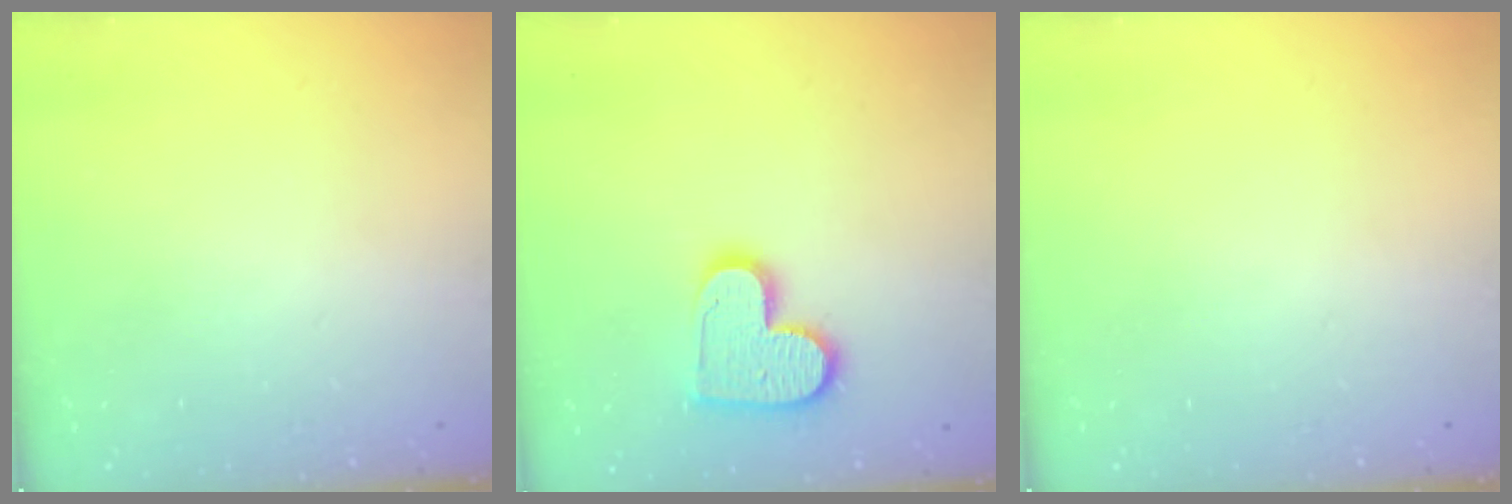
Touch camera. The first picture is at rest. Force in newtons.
{"total": 12.3, "press": 12.2, "slide": 0.6}
{"total": 0.0}